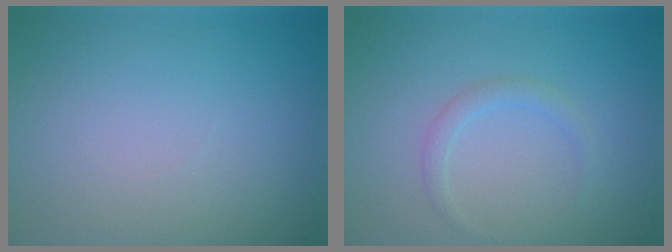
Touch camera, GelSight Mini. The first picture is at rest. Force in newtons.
{"total": 1.3, "press": 1.3, "slide": 0.0}